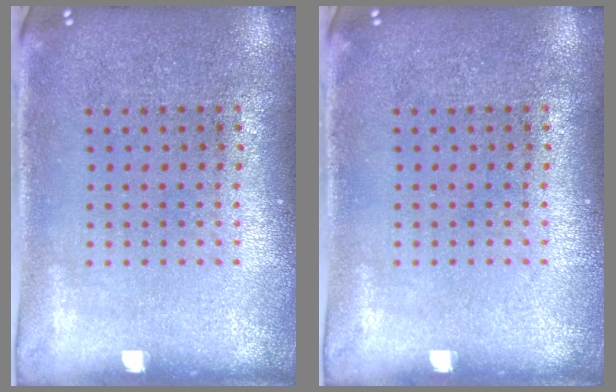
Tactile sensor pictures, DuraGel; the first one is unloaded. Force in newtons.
{"total": 0.0}